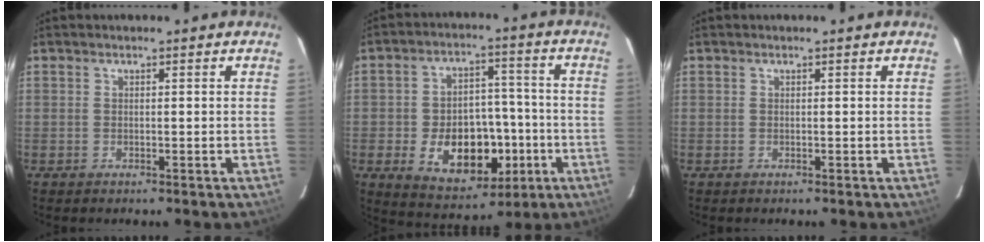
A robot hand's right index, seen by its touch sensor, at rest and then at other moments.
{"total": 15.4, "force": [-4.8, 10.3, 10.4], "torque": [-0.201, 0.018, -0.050]}
{"total": 0.0}